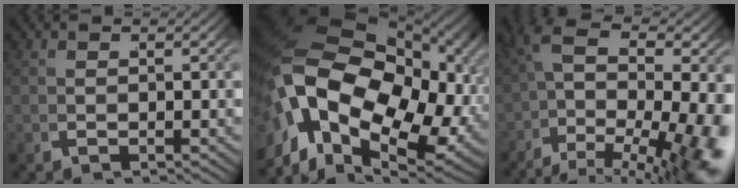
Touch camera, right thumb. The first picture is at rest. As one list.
[{"total": 23.2, "force": [0.5, 16.2, 16.5], "torque": [-0.323, -0.047, 0.019]}, {"total": 10.9, "force": [-1.5, 5.6, 9.2], "torque": [-0.154, -0.037, -0.003]}]